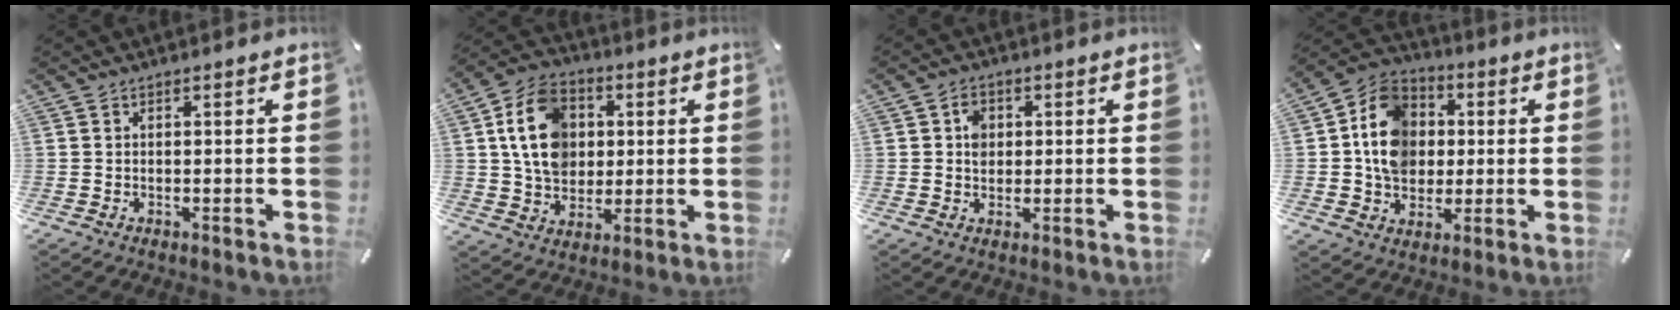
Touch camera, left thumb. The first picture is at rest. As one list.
[{"total": 14.0, "force": [2.3, 11.5, 7.5], "torque": [-0.141, 0.011, 0.045]}, {"total": 4.1, "force": [0.6, 3.5, 2.1], "torque": [-0.029, 0.003, 0.006]}, {"total": 13.0, "force": [-0.2, 11.4, 6.3], "torque": [-0.136, 0.024, -0.005]}]